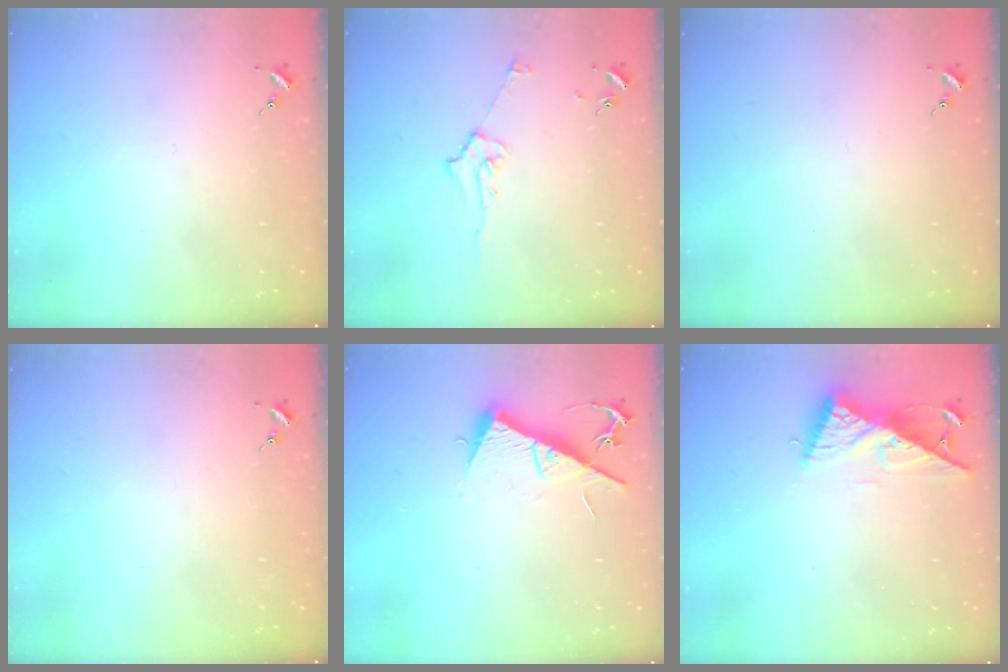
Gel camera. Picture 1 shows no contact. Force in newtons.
{"total": 5.9, "press": 5.8, "slide": 0.8}
{"total": 0.0}
{"total": 0.0}
{"total": 11.3, "press": 11.3, "slide": 0.7}
{"total": 9.6, "press": 9.6, "slide": 0.2}